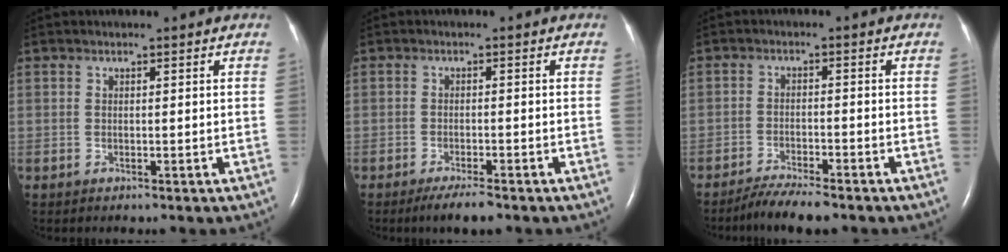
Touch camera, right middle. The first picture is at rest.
{"total": 3.7, "force": [-2.8, 0.4, 2.4], "torque": [-0.048, -0.008, -0.047]}
{"total": 5.7, "force": [-4.9, 0.4, 2.8], "torque": [-0.053, -0.017, -0.085]}